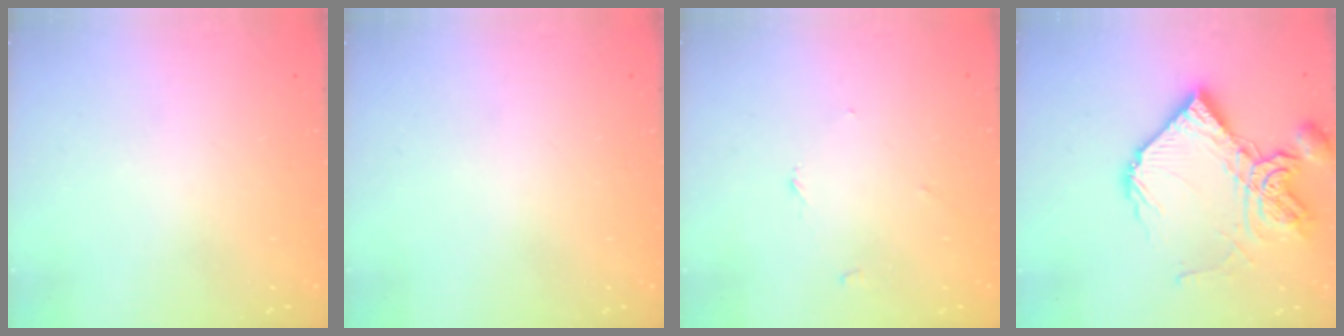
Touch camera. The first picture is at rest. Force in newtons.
{"total": 0.0}
{"total": 2.5, "press": 2.5, "slide": 0.3}
{"total": 17.5, "press": 17.4, "slide": 1.8}